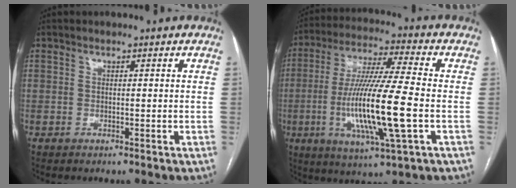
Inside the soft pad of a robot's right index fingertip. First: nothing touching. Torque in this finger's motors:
{"motor_torque": [2.14, 0.00, 0.90, 0.21]}